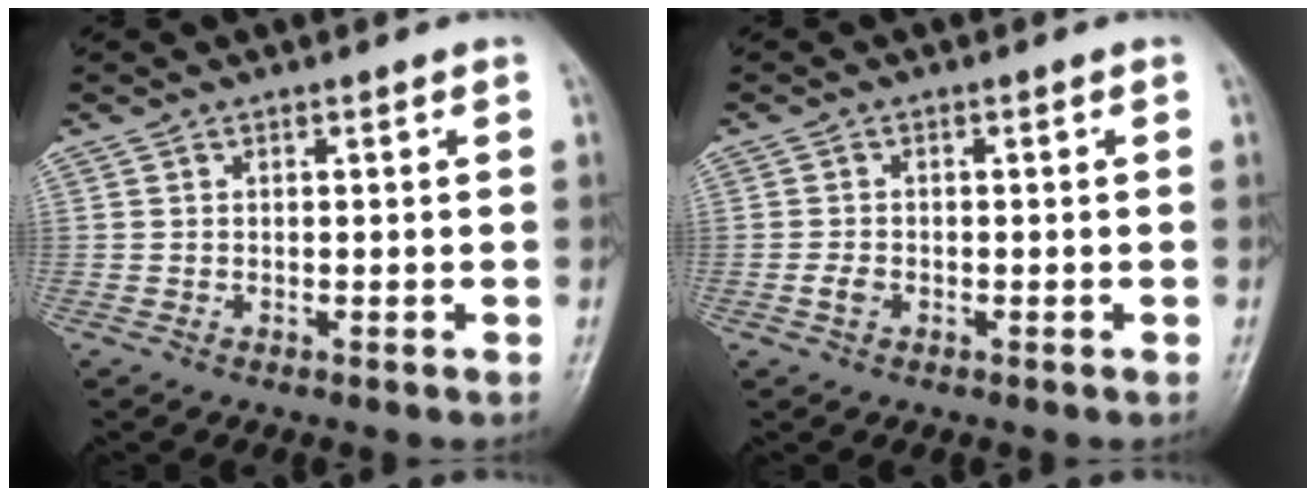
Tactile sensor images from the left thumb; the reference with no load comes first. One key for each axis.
{"total": 1.7, "fx": -0.6, "fy": 1.2, "fz": 1.1, "tx": -0.022, "ty": 0.004, "tz": -0.014}